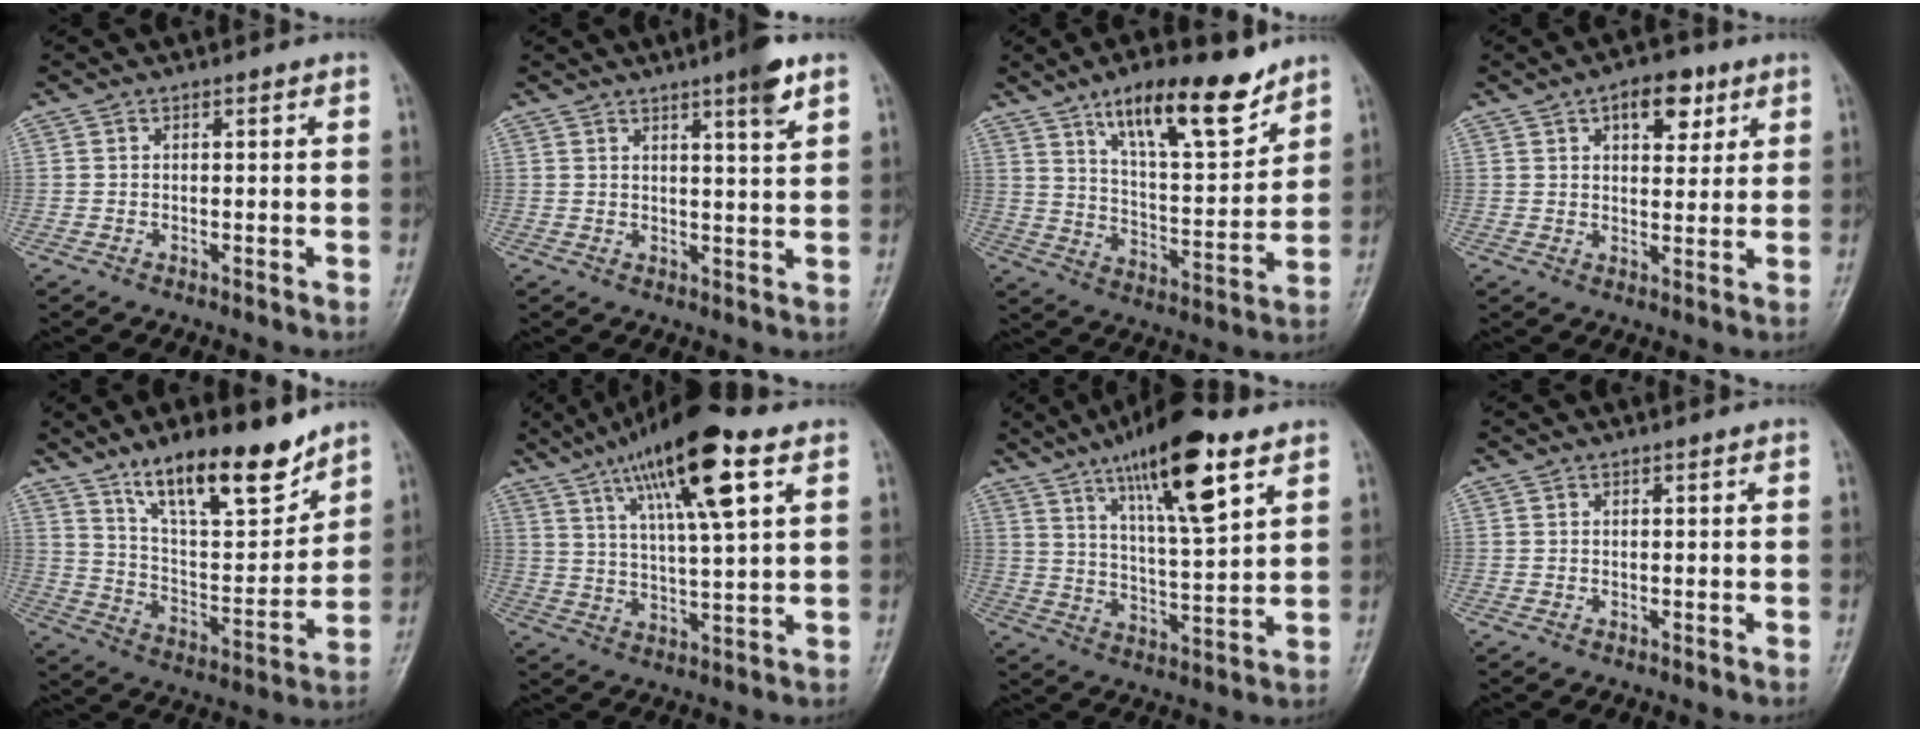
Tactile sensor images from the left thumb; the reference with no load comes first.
{"total": 5.5, "force": [3.4, 0.4, 4.2], "torque": [-0.058, -0.020, 0.050]}
{"total": 16.3, "force": [10.8, 5.1, 11.2], "torque": [-0.153, -0.062, 0.187]}
{"total": 7.8, "force": [3.9, 4.3, 5.2], "torque": [-0.044, -0.013, 0.053]}
{"total": 17.5, "force": [12.6, 5.4, 11.0], "torque": [-0.142, -0.079, 0.222]}
{"total": 17.2, "force": [8.8, 3.5, 14.4], "torque": [-0.239, -0.014, 0.152]}
{"total": 17.0, "force": [9.6, 3.9, 13.5], "torque": [-0.210, -0.038, 0.165]}
{"total": 0.0}